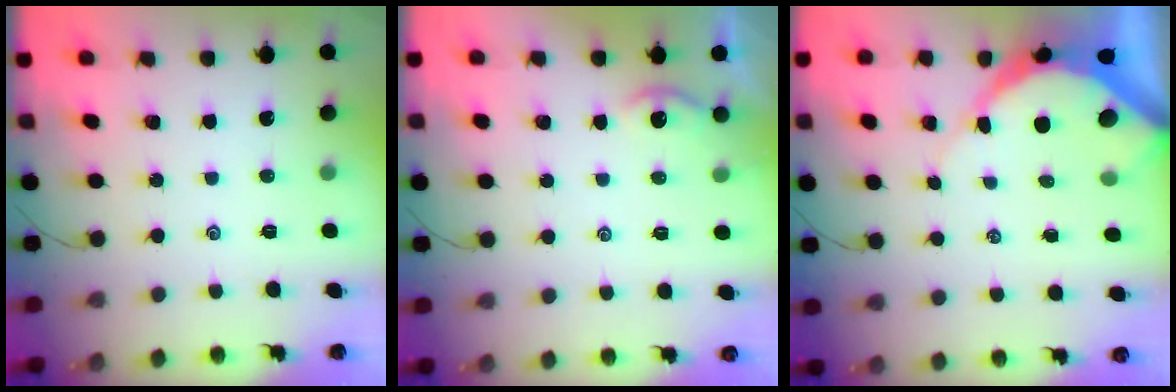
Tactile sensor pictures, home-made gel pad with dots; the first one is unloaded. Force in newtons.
{"total": 2.6, "press": 2.6, "slide": 0.3}
{"total": 8.5, "press": 8.5, "slide": 0.9}